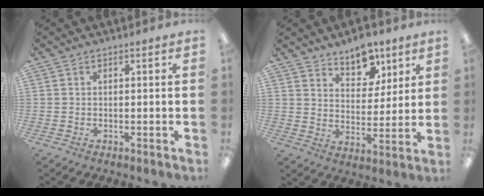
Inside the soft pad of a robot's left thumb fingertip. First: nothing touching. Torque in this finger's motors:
{"motor_torque": [0.10, 0.12, -0.18, -0.18, 0.04]}